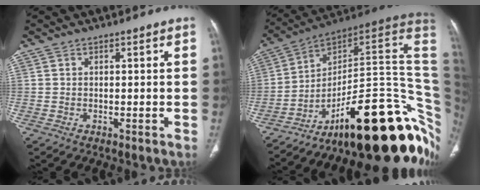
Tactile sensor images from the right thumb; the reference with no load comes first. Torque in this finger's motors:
{"motor_torque": [4.36, 0.65, 0.94, -1.83, 0.55]}